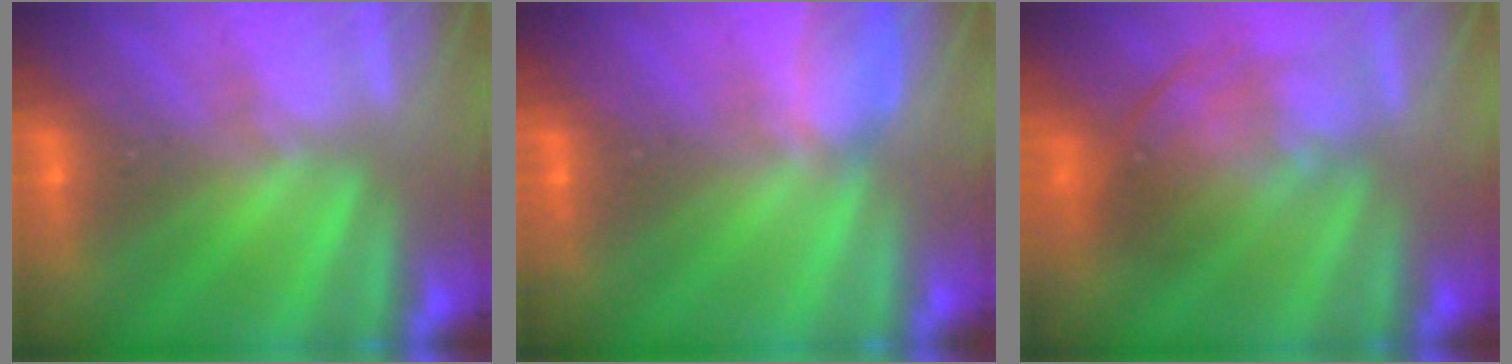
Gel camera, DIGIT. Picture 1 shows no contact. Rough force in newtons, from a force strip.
{"total": 3.8}
{"total": 7.2}